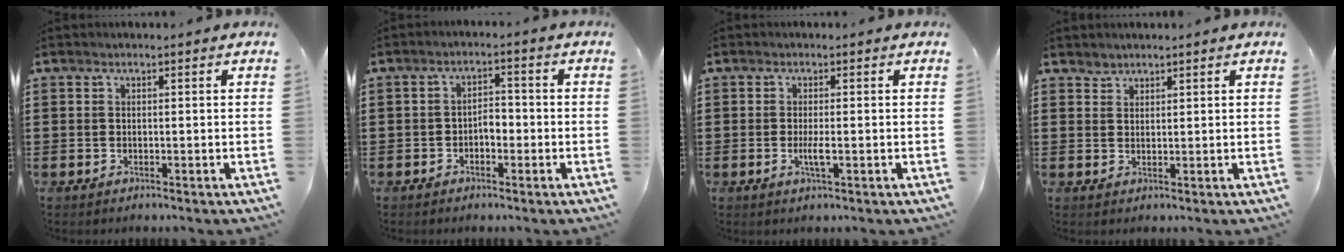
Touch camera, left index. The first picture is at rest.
{"total": 2.7, "force": [-1.2, 1.4, 1.9], "torque": [-0.038, 0.006, -0.027]}
{"total": 2.5, "force": [-0.5, 0.4, 2.4], "torque": [-0.048, -0.004, -0.010]}
{"total": 1.5, "force": [1.4, 0.6, 0.0], "torque": [-0.003, 0.000, 0.029]}